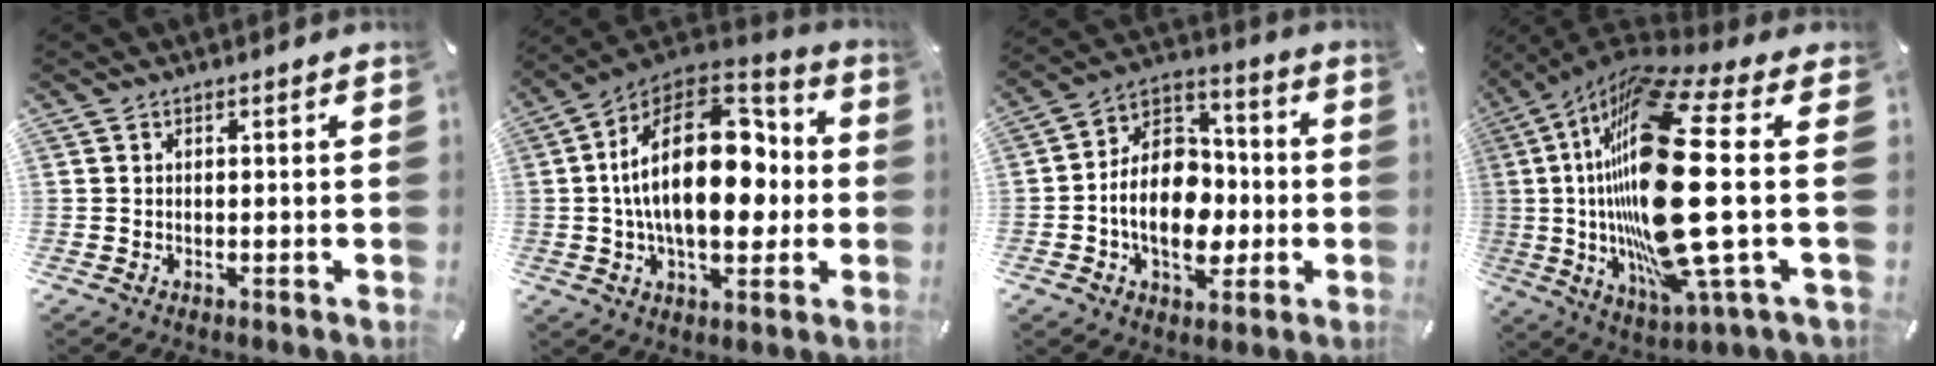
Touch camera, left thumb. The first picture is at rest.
{"total": 24.8, "force": [1.3, 14.6, 20.0], "torque": [-0.352, 0.001, 0.021]}
{"total": 15.4, "force": [-3.4, 11.5, 9.7], "torque": [-0.186, 0.016, -0.059]}
{"total": 31.5, "force": [1.8, 8.6, 30.3], "torque": [-0.609, -0.060, 0.026]}